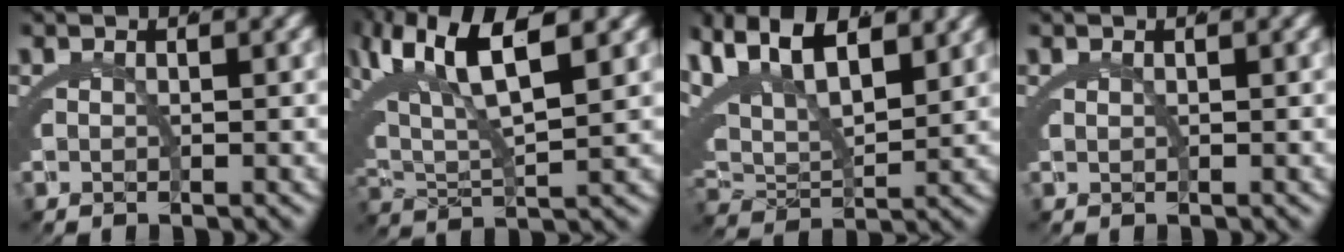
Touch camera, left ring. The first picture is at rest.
{"total": 9.8, "force": [4.4, 4.9, 7.3], "torque": [-0.158, 0.004, 0.074]}
{"total": 11.2, "force": [4.4, 7.5, 7.1], "torque": [-0.155, 0.007, 0.063]}
{"total": 0.6, "force": [0.3, -0.6, 0.1], "torque": [-0.001, -0.003, 0.009]}